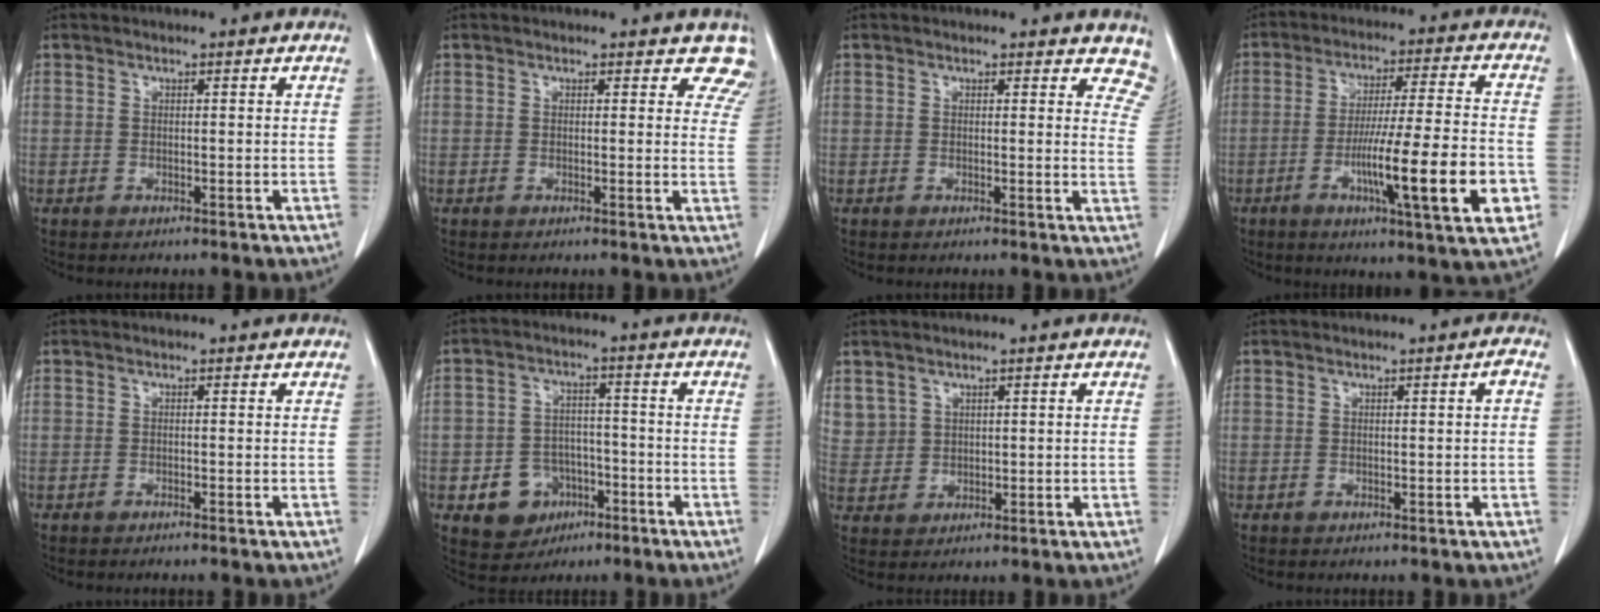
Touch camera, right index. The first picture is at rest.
{"total": 5.2, "force": [4.5, 2.5, 0.4], "torque": [0.035, -0.013, 0.015]}
{"total": 6.3, "force": [5.7, 2.4, 1.3], "torque": [0.020, -0.017, 0.028]}
{"total": 16.9, "force": [-5.2, 0.5, 16.1], "torque": [-0.236, -0.012, -0.079]}
{"total": 1.0, "force": [-0.8, -0.2, 0.4], "torque": [-0.004, 0.002, -0.012]}
{"total": 7.6, "force": [-3.4, 6.3, 2.6], "torque": [-0.048, 0.013, -0.044]}
{"total": 5.4, "force": [2.7, 4.6, 0.6], "torque": [-0.016, 0.009, 0.065]}
{"total": 0.9, "force": [0.0, -0.1, 0.9], "torque": [-0.014, 0.001, 0.002]}